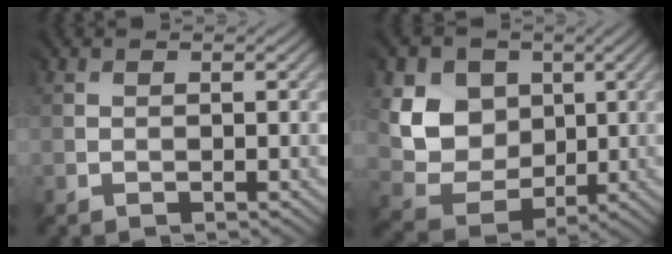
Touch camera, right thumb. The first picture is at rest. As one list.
[{"total": 8.2, "force": [2.6, 7.0, 3.3], "torque": [-0.099, -0.009, 0.038]}]